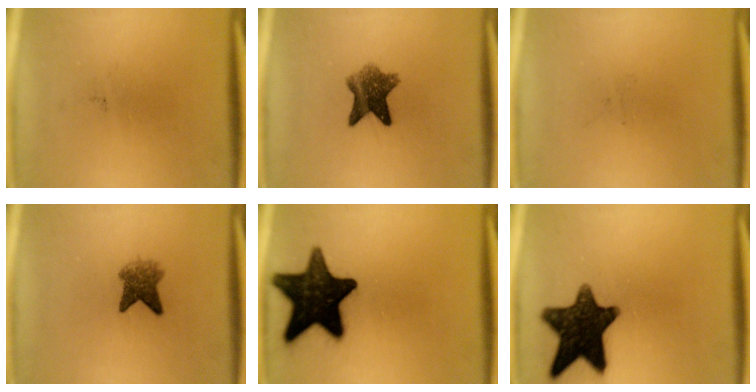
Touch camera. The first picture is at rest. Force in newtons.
{"total": 6.8}
{"total": 0.0}
{"total": 4.2}
{"total": 17.4}
{"total": 14.3}